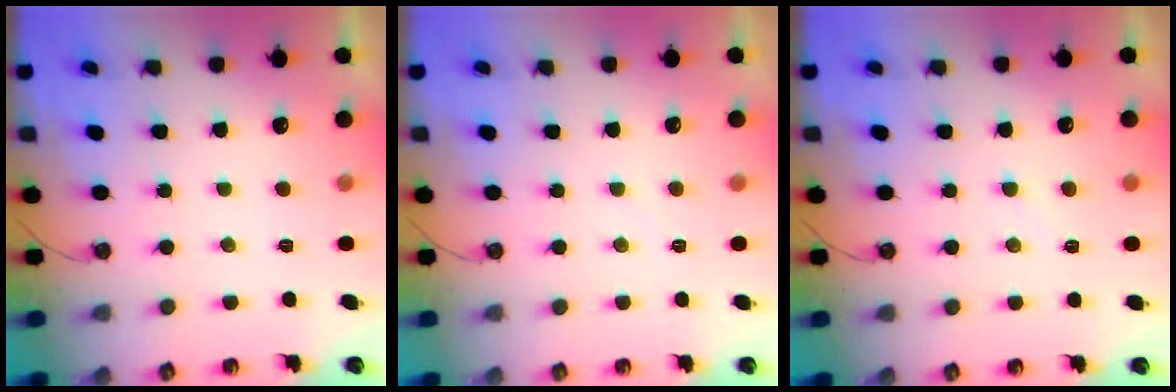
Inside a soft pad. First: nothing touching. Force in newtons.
{"total": 3.3, "press": 3.3, "slide": 0.3}
{"total": 2.7, "press": 2.7, "slide": 0.4}